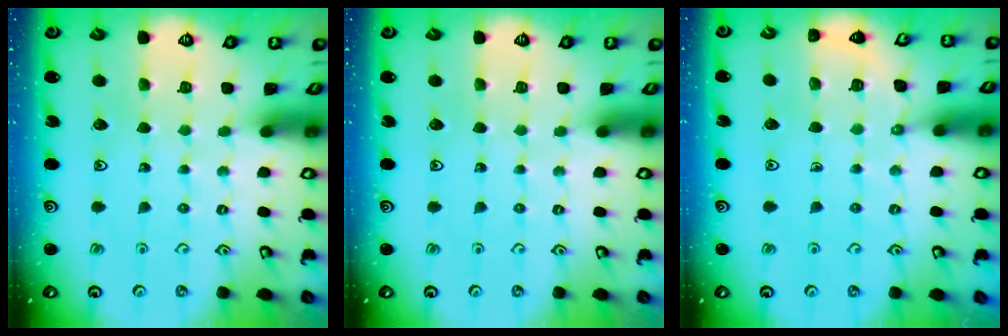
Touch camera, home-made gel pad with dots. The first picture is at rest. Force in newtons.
{"total": 0.0}
{"total": 6.4, "press": 6.1, "slide": 1.8}